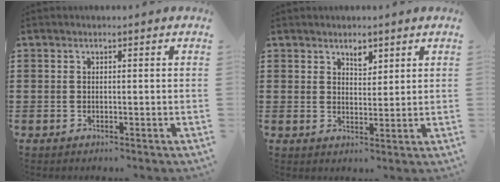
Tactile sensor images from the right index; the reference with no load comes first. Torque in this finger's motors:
{"motor_torque": [0.02, 0.00, 0.02, 0.01]}